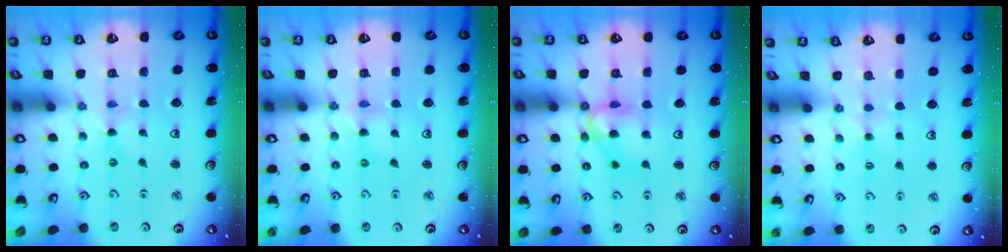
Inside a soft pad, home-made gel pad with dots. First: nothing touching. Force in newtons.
{"total": 2.3, "press": 2.3, "slide": 0.3}
{"total": 12.2, "press": 12.1, "slide": 1.7}
{"total": 2.1, "press": 2.1, "slide": 0.4}